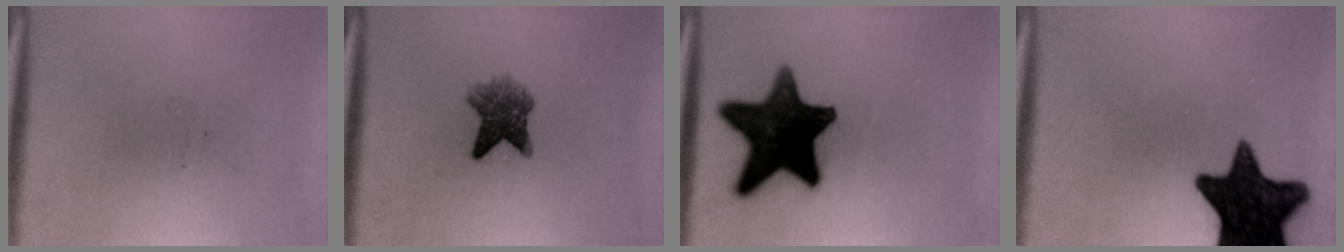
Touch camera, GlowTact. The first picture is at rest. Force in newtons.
{"total": 5.0}
{"total": 16.3}
{"total": 16.2}